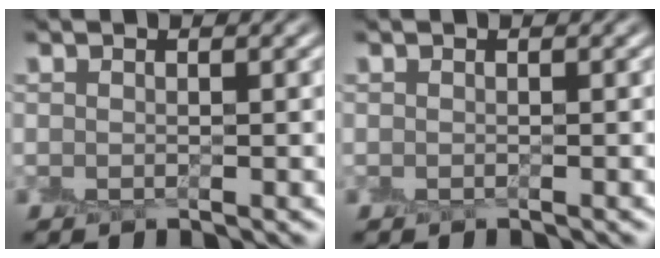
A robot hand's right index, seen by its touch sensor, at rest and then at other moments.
{"total": 0.0}